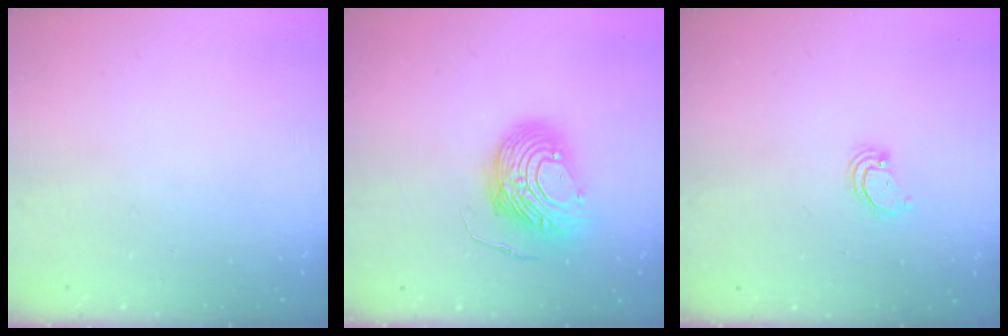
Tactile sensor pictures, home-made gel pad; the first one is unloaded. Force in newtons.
{"total": 12.4, "press": 12.3, "slide": 1.0}
{"total": 1.7, "press": 1.7, "slide": 0.1}